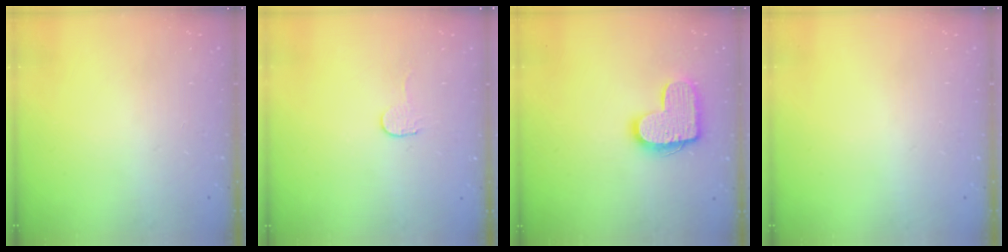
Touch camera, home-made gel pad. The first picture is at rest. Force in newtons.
{"total": 2.7, "press": 2.7, "slide": 0.2}
{"total": 13.7, "press": 13.7, "slide": 0.6}
{"total": 0.0}